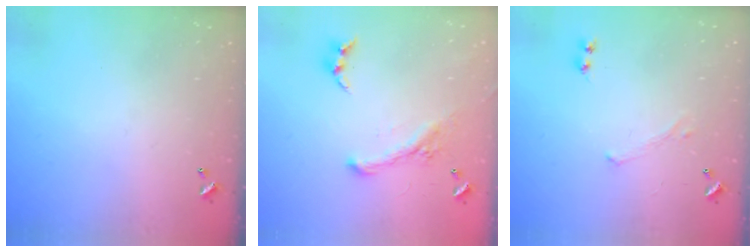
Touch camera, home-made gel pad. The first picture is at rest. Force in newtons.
{"total": 1.9, "press": 1.3, "slide": 1.4}
{"total": 0.0}